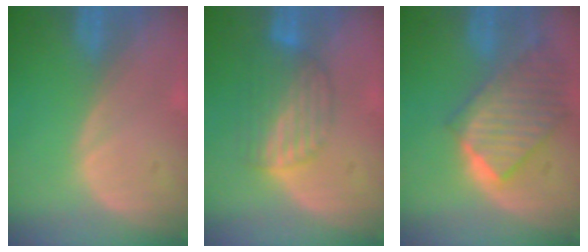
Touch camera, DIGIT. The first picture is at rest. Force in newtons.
{"total": 6.7, "press": 6.1, "slide": 2.8}
{"total": 10.0, "press": 8.8, "slide": 4.7}